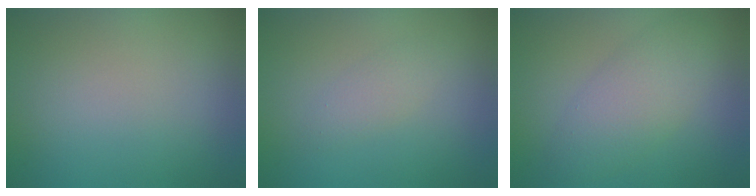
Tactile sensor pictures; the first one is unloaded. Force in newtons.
{"total": 1.5, "press": 1.5, "slide": 0.1}
{"total": 4.4, "press": 4.4, "slide": 0.1}